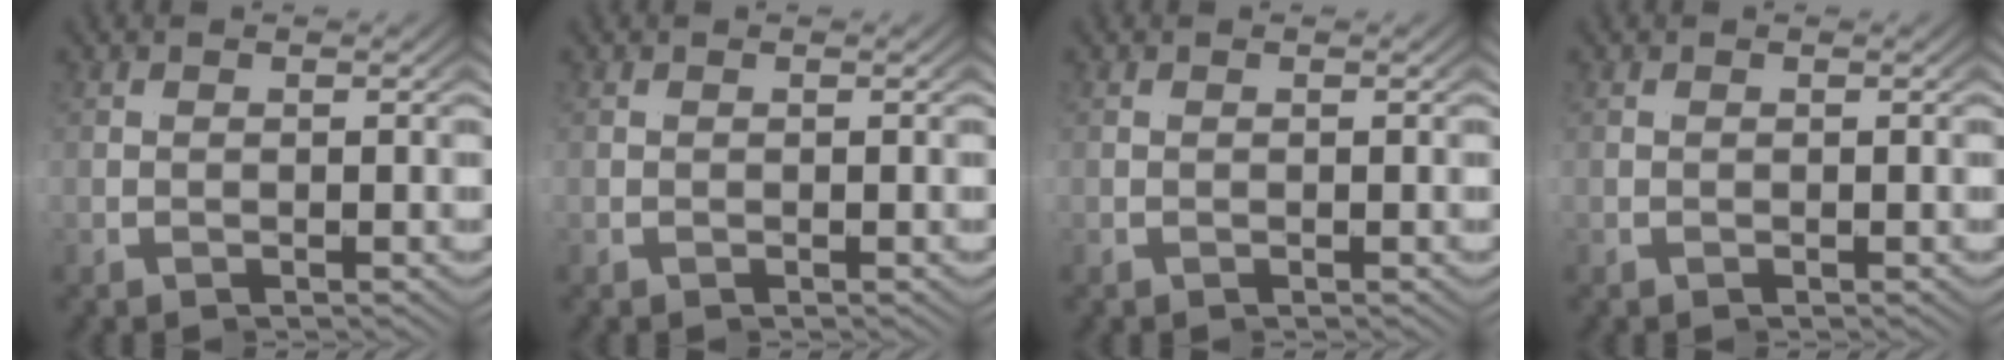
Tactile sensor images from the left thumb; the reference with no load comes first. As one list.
[{"total": 0.0}, {"total": 0.0}, {"total": 0.0}]